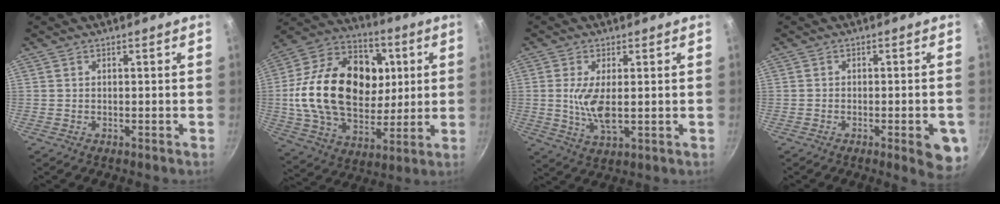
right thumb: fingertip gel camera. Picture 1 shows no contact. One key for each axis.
{"total": 28.3, "fx": 3.4, "fy": 20.0, "fz": 19.8, "tx": -0.325, "ty": 0.011, "tz": 0.058}
{"total": 7.1, "fx": 0.3, "fy": 2.6, "fz": 6.6, "tx": -0.133, "ty": -0.012, "tz": 0.009}
{"total": 7.1, "fx": -2.6, "fy": 2.0, "fz": 6.3, "tx": -0.057, "ty": 0.009, "tz": -0.031}